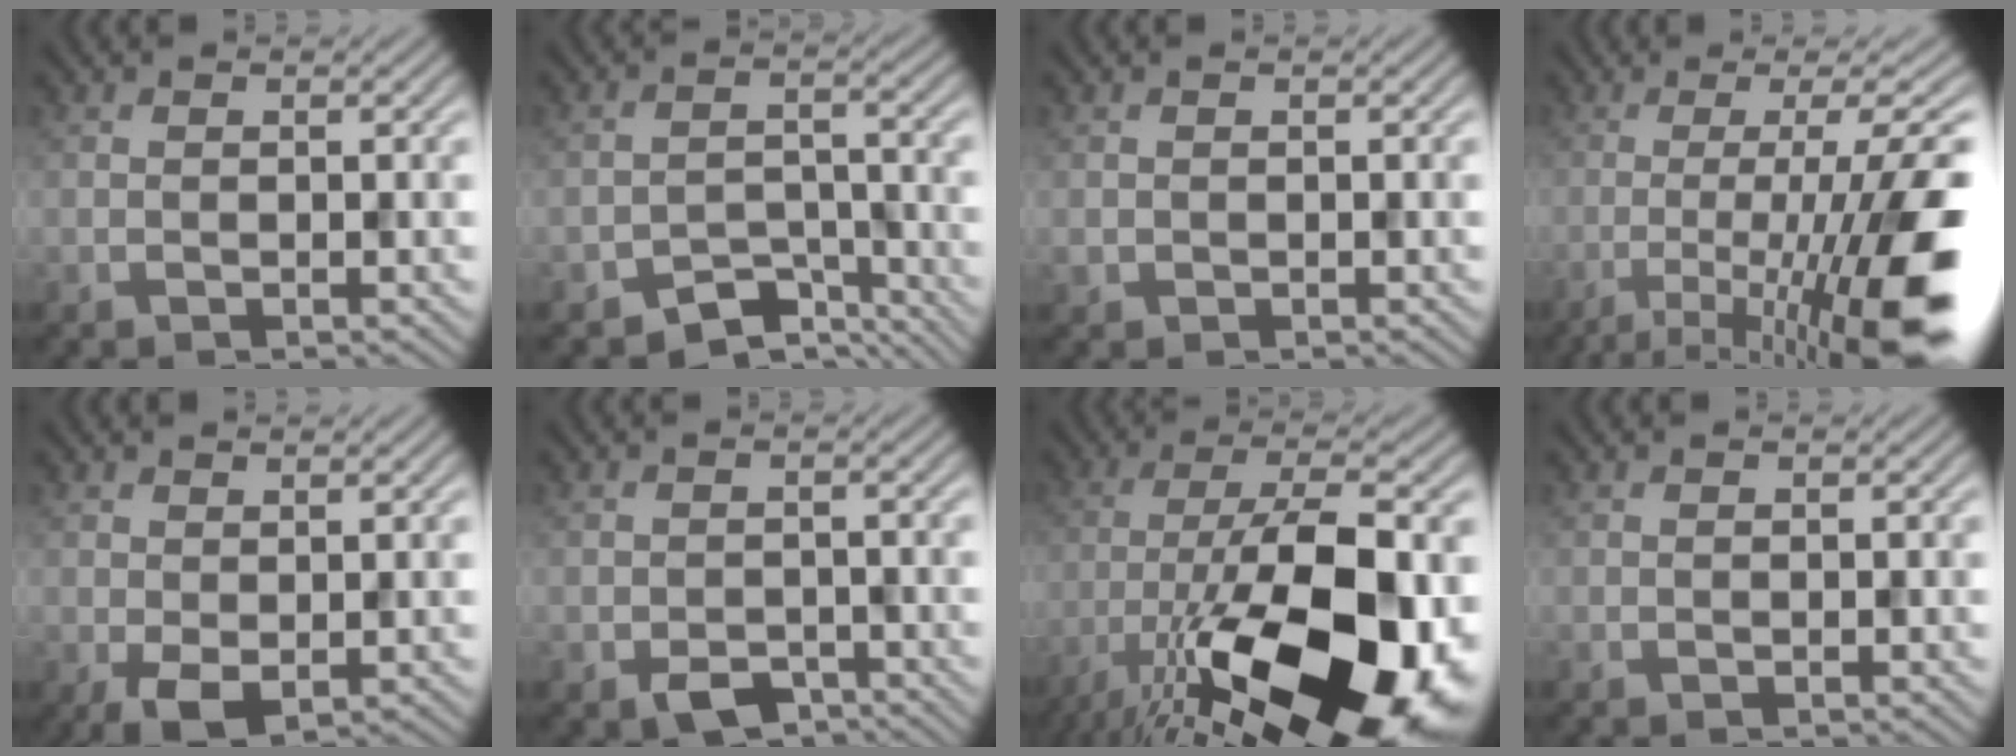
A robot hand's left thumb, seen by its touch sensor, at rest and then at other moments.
{"total": 5.4, "force": [-4.5, 2.3, 1.9], "torque": [-0.023, -0.003, -0.081]}
{"total": 0.6, "force": [0.0, 0.6, 0.1], "torque": [-0.001, -0.005, 0.000]}
{"total": 15.7, "force": [-5.9, 3.5, 14.2], "torque": [-0.201, 0.001, -0.095]}
{"total": 2.9, "force": [-0.4, 1.8, 2.3], "torque": [-0.055, -0.007, -0.003]}
{"total": 3.4, "force": [-2.3, 1.9, 1.7], "torque": [-0.032, -0.008, -0.042]}
{"total": 20.0, "force": [-8.8, 7.7, 16.3], "torque": [-0.284, -0.015, -0.148]}
{"total": 0.0}